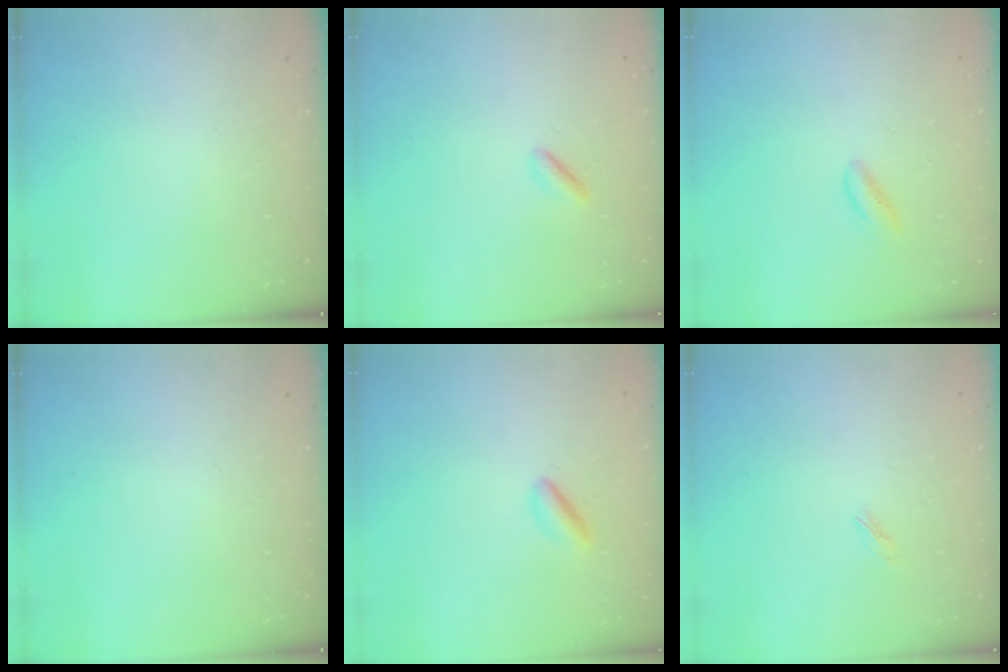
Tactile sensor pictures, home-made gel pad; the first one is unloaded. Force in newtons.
{"total": 1.5, "press": 1.3, "slide": 0.7}
{"total": 2.4, "press": 2.4, "slide": 0.2}
{"total": 0.0}
{"total": 3.2, "press": 3.0, "slide": 1.1}
{"total": 1.9, "press": 1.8, "slide": 0.5}